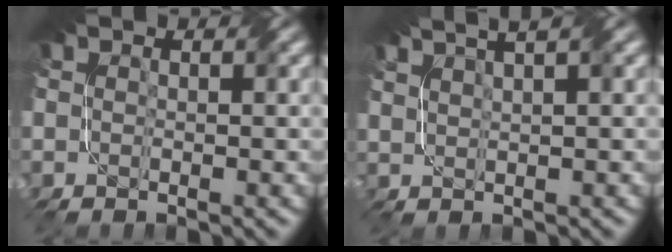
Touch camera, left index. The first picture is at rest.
{"total": 5.8, "force": [4.0, 1.9, 3.8], "torque": [-0.040, 0.036, 0.039]}